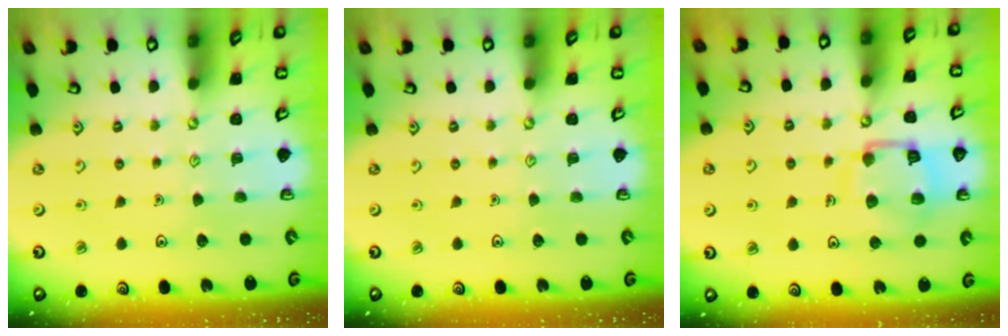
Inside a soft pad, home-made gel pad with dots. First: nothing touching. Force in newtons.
{"total": 0.0}
{"total": 12.1, "press": 12.0, "slide": 1.3}